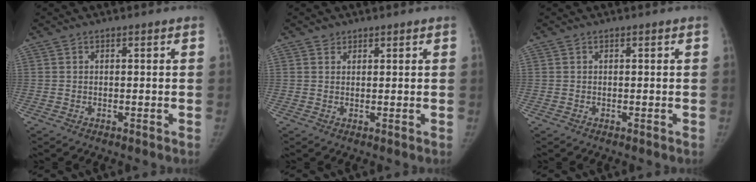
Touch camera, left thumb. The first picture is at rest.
{"total": 1.3, "force": [0.9, 0.9, 0.0], "torque": [0.011, -0.005, 0.011]}
{"total": 0.0}